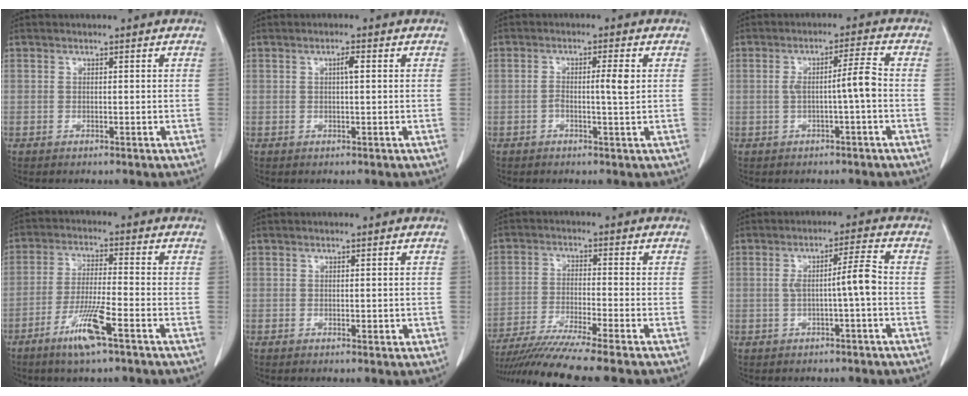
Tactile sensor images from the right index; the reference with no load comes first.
{"total": 1.5, "force": [0.3, 0.1, 1.5], "torque": [-0.027, 0.003, 0.004]}
{"total": 3.3, "force": [0.0, 0.0, 3.3], "torque": [-0.059, 0.002, 0.000]}
{"total": 4.6, "force": [-0.7, -0.2, 4.6], "torque": [-0.078, 0.013, -0.008]}
{"total": 8.0, "force": [-4.4, 0.2, 6.7], "torque": [-0.133, -0.013, -0.084]}
{"total": 1.3, "force": [-0.1, 0.8, 1.0], "torque": [-0.011, -0.002, 0.002]}
{"total": 10.6, "force": [-8.9, -2.0, 5.5], "torque": [-0.083, -0.032, -0.149]}
{"total": 5.0, "force": [-0.6, -0.2, 4.9], "torque": [-0.083, 0.013, -0.007]}